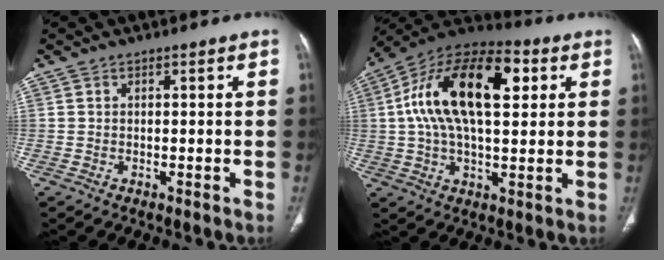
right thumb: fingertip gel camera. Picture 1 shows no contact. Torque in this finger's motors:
{"motor_torque": [2.42, 2.59, 1.46, -0.01, 0.25]}